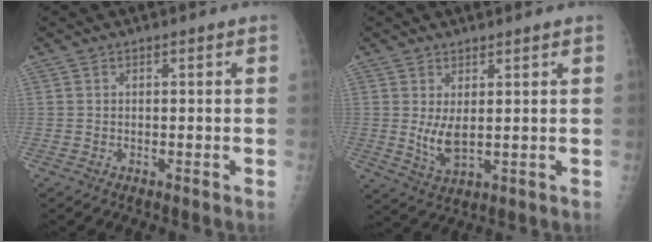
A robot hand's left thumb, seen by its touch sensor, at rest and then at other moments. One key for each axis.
{"total": 4.9, "fx": 1.1, "fy": 2.1, "fz": 4.3, "tx": -0.077, "ty": -0.019, "tz": 0.030}